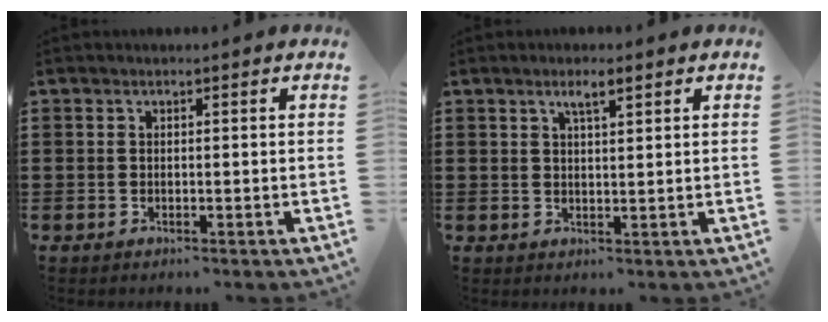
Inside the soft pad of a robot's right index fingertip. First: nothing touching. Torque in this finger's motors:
{"motor_torque": [0.03, 0.00, 0.22, 0.02]}